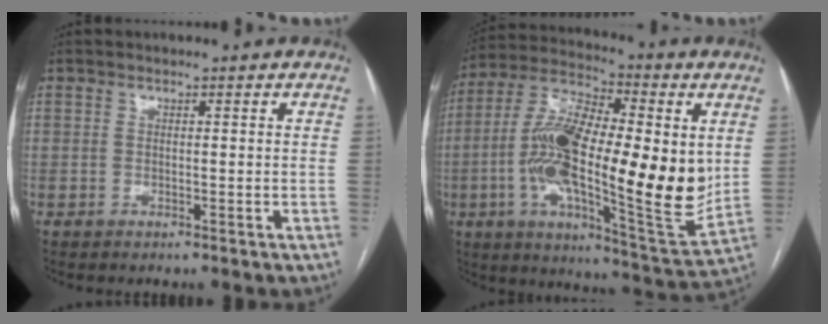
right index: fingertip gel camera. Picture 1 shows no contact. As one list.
[{"total": 25.9, "force": [0.7, 6.9, 25.0], "torque": [-0.441, 0.001, 0.006]}]